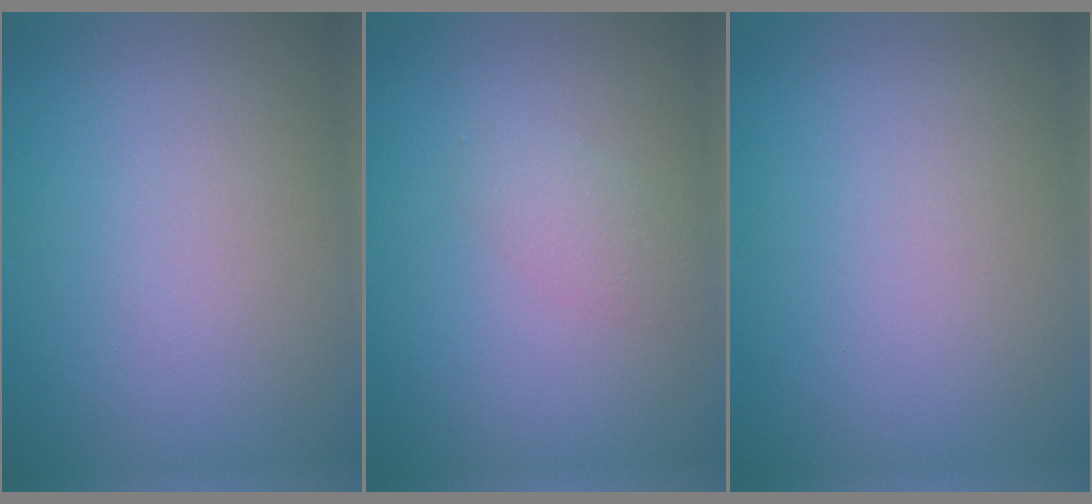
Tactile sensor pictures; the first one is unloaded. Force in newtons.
{"total": 1.6, "press": 1.6, "slide": 0.0}
{"total": 0.0}